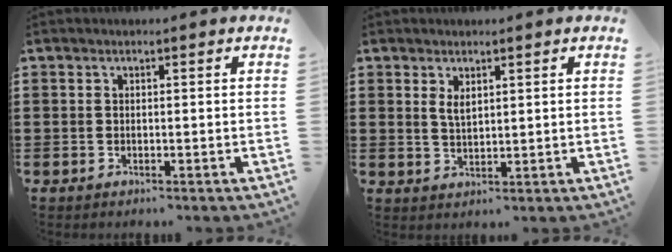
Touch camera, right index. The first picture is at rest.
{"total": 2.2, "force": [1.2, 1.1, 1.5], "torque": [-0.033, 0.003, 0.021]}